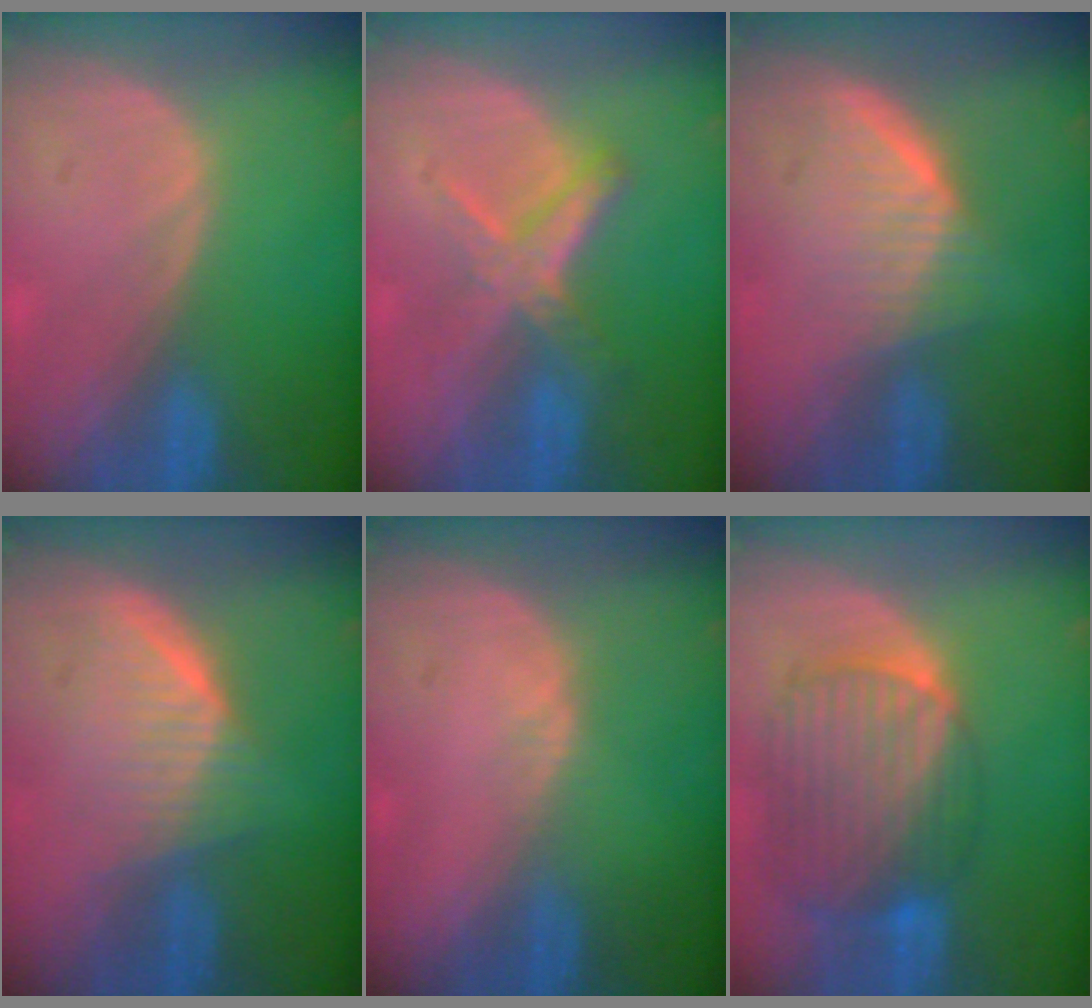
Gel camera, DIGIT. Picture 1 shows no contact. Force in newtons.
{"total": 5.9, "press": 5.4, "slide": 2.2}
{"total": 5.8, "press": 5.6, "slide": 1.8}
{"total": 5.8, "press": 5.8, "slide": 0.5}
{"total": 1.0, "press": 0.7, "slide": 0.6}
{"total": 10.6, "press": 9.0, "slide": 5.5}